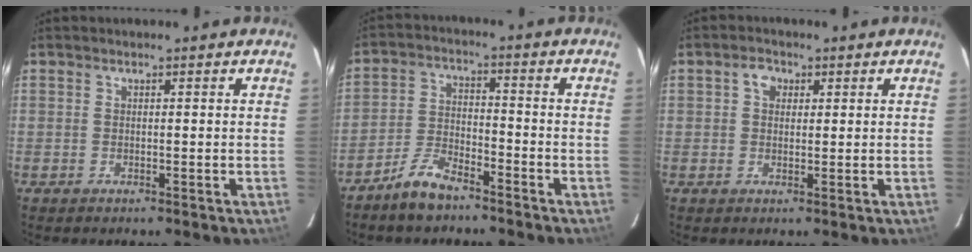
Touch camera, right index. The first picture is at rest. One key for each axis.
{"total": 6.9, "fx": -5.7, "fy": 2.3, "fz": 3.3, "tx": -0.079, "ty": 0.008, "tz": -0.111}
{"total": 2.7, "fx": 0.8, "fy": 2.2, "fz": 1.3, "tx": -0.018, "ty": 0.011, "tz": 0.014}